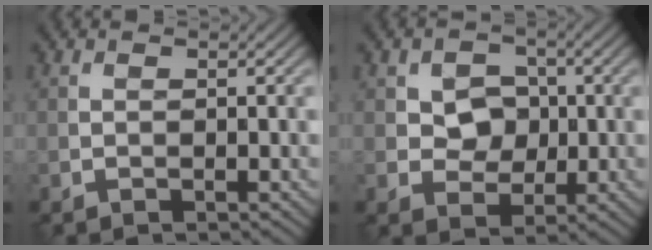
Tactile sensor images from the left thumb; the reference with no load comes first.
{"total": 4.4, "force": [0.3, 3.7, 2.3], "torque": [-0.049, -0.003, -0.005]}